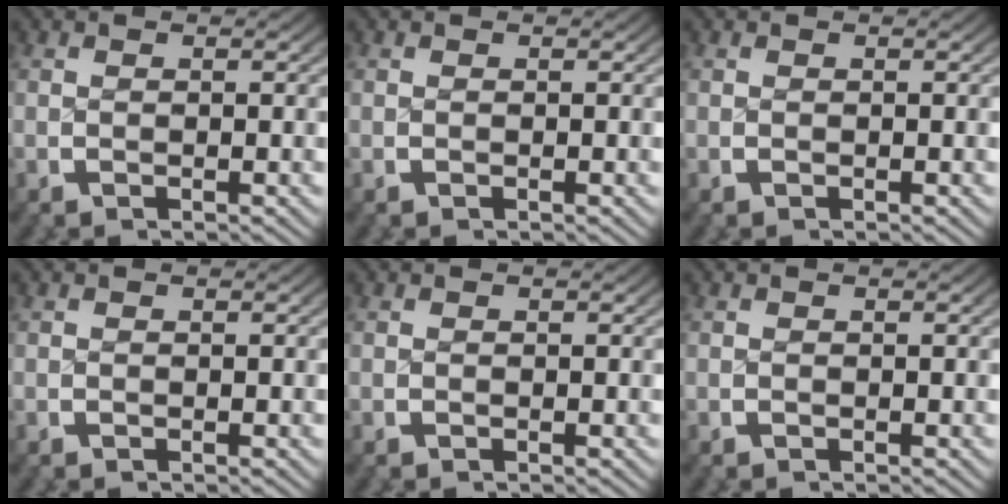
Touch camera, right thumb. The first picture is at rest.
{"total": 0.0}
{"total": 0.0}
{"total": 0.0}
{"total": 0.0}
{"total": 0.0}